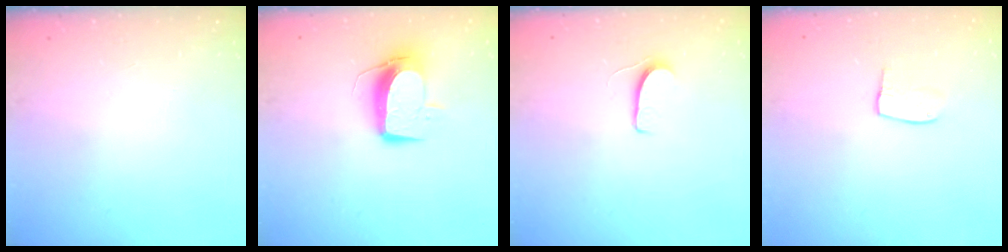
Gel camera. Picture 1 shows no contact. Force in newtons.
{"total": 10.3, "press": 10.3, "slide": 0.8}
{"total": 5.1, "press": 5.0, "slide": 0.5}
{"total": 7.5, "press": 7.5, "slide": 0.4}